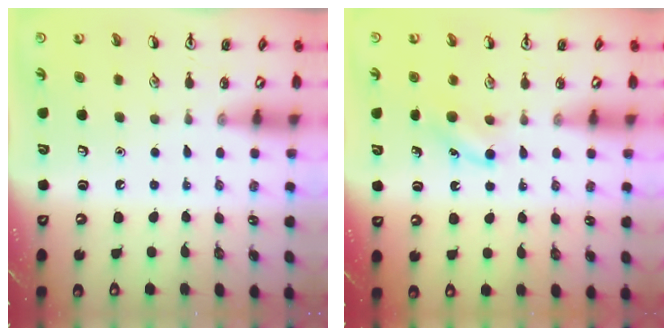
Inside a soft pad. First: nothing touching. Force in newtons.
{"total": 4.7, "press": 4.5, "slide": 1.6}